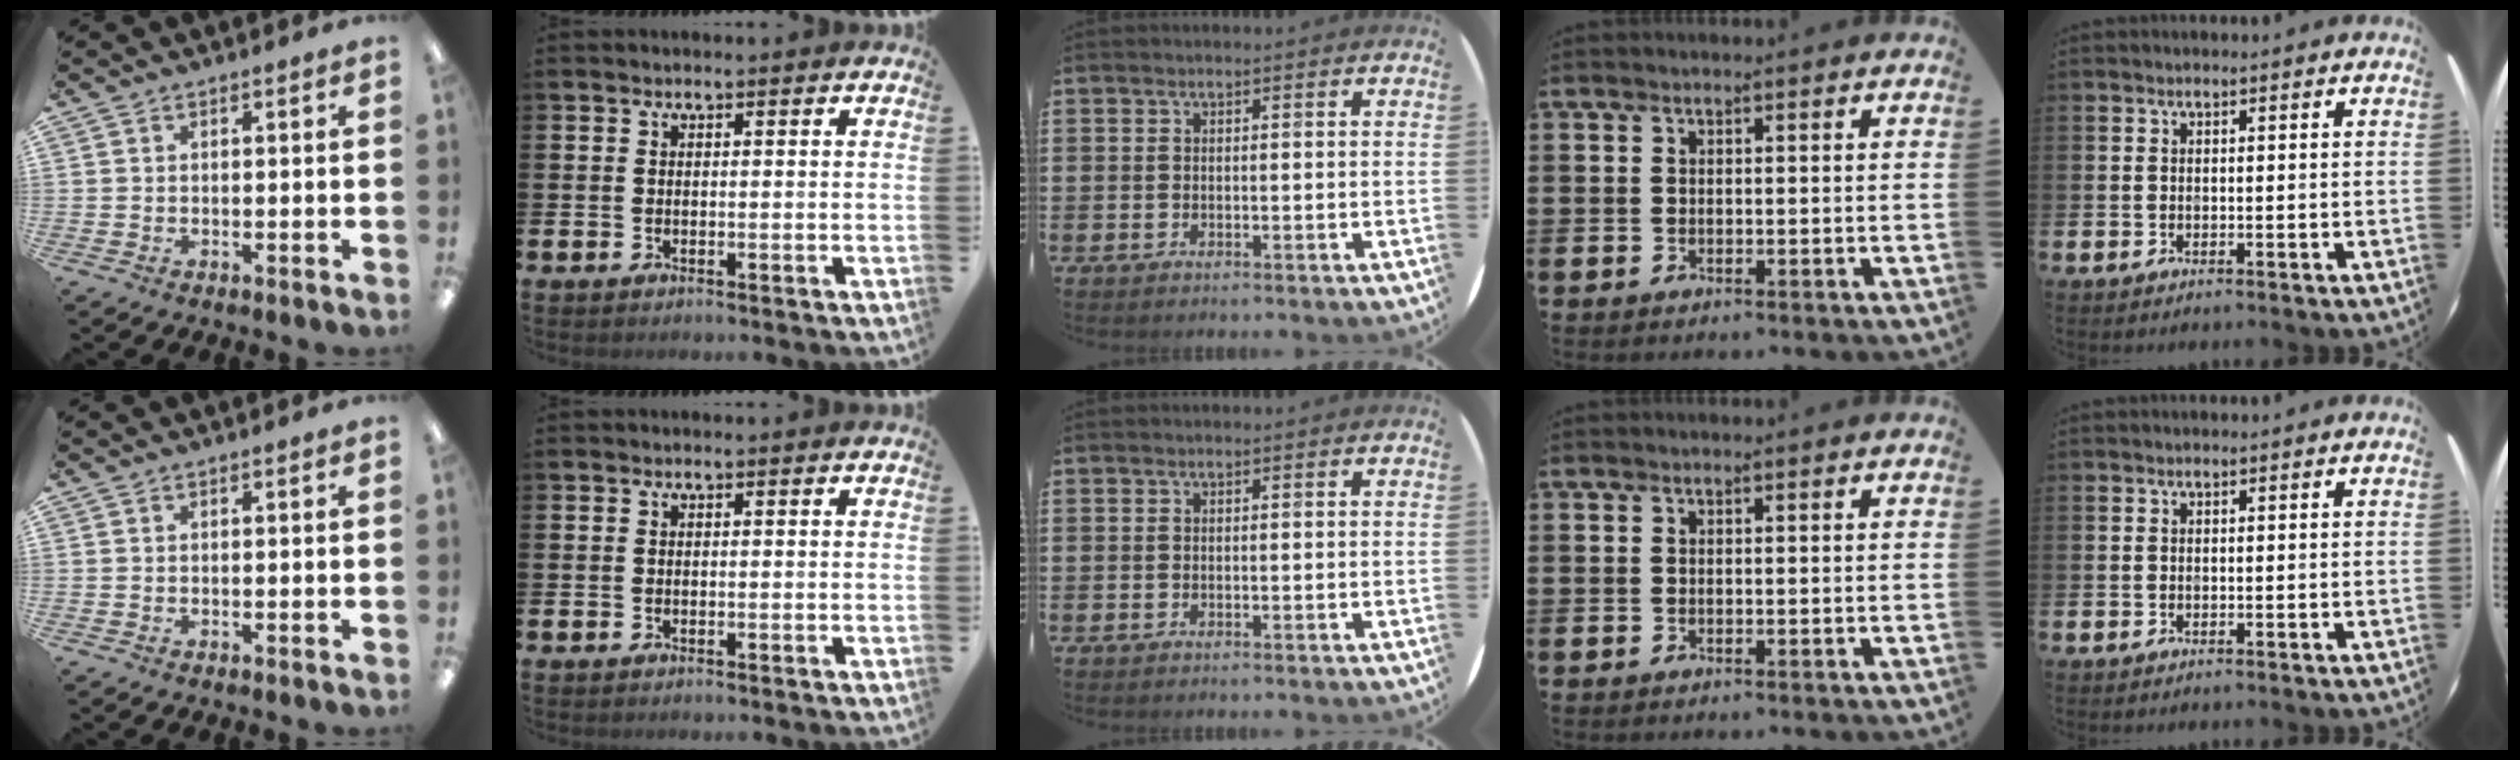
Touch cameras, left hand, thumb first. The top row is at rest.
{}